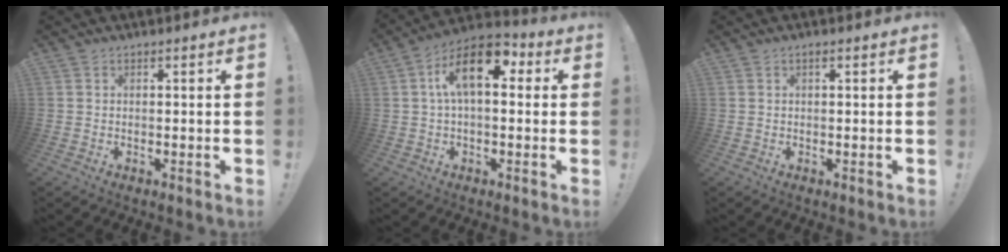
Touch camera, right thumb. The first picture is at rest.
{"total": 13.8, "force": [3.9, 6.6, 11.5], "torque": [-0.205, -0.002, 0.065]}
{"total": 0.7, "force": [0.2, 0.1, 0.7], "torque": [-0.021, 0.003, 0.003]}